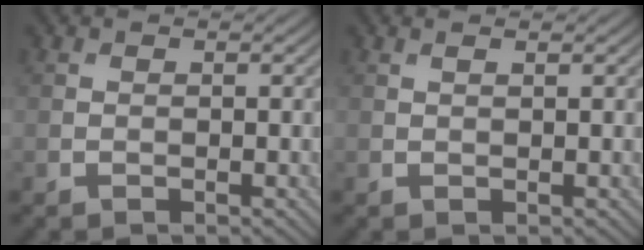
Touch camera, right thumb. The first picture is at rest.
{"total": 0.9, "force": [0.6, 0.1, 0.6], "torque": [-0.014, 0.002, 0.010]}